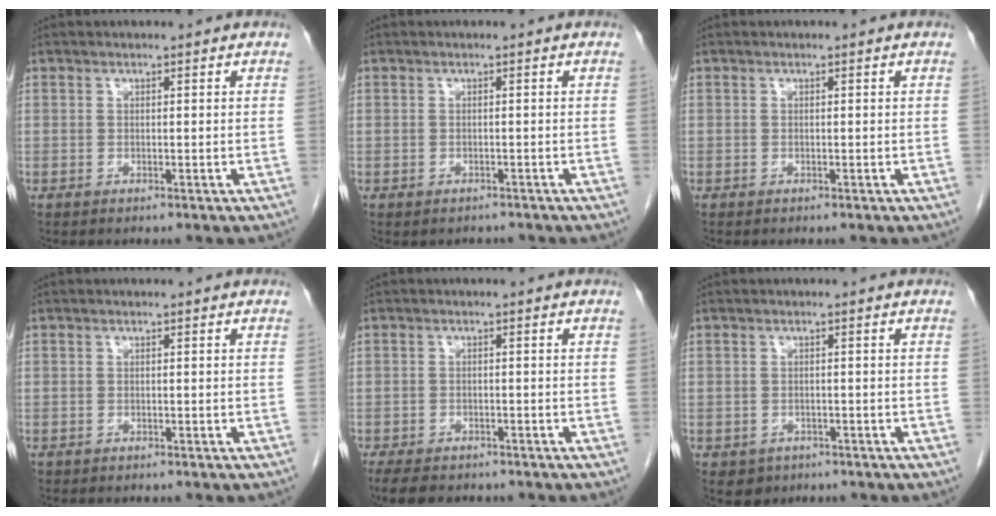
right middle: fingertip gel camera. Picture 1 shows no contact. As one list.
[{"total": 1.7, "force": [-1.4, 0.8, 0.1], "torque": [-0.005, 0.000, -0.019]}, {"total": 0.0}, {"total": 0.0}, {"total": 6.8, "force": [-5.5, 2.7, 2.9], "torque": [-0.046, -0.008, -0.078]}, {"total": 2.5, "force": [-1.3, 2.1, 0.5], "torque": [-0.007, 0.005, -0.012]}]